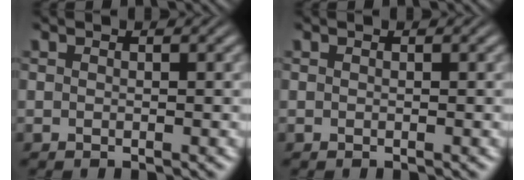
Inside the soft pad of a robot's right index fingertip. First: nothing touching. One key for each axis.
{"total": 0.0}